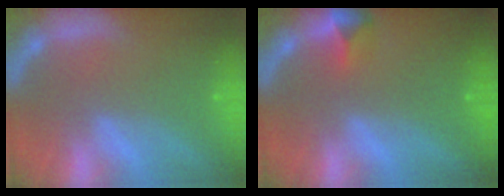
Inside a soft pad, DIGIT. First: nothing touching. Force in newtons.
{"total": 1.9}